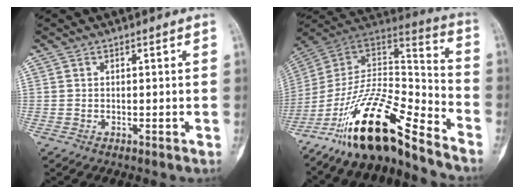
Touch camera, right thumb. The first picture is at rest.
{"total": 21.4, "force": [-15.8, 5.6, 13.4], "torque": [-0.242, 0.095, -0.285]}